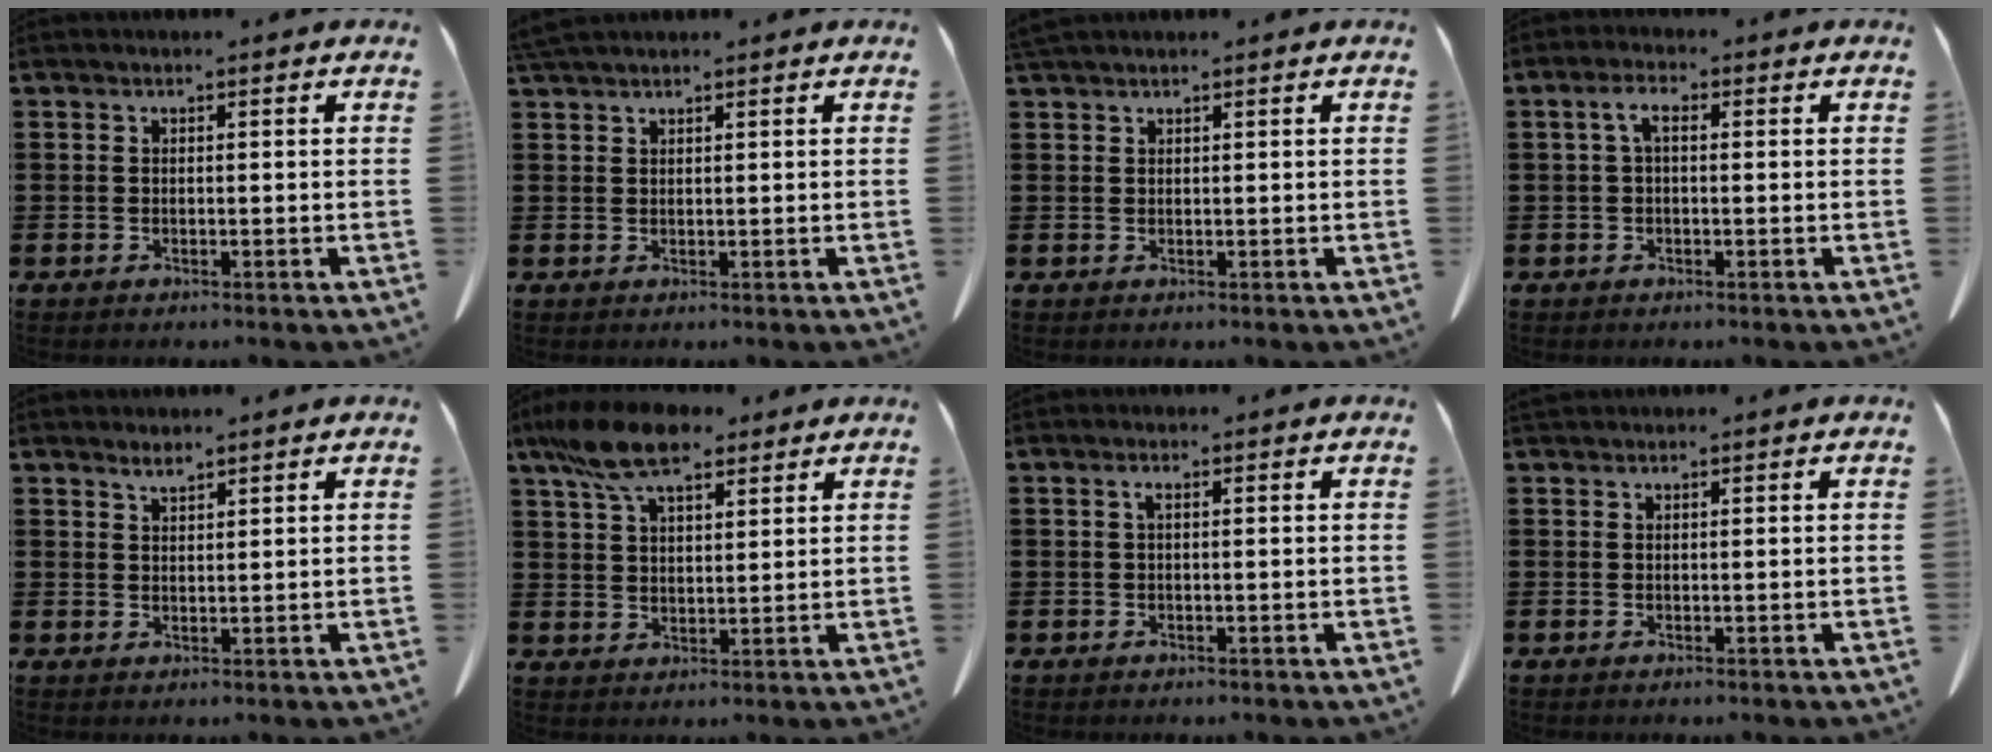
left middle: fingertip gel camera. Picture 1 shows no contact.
{"total": 1.7, "force": [1.6, 0.2, 0.7], "torque": [-0.017, -0.002, 0.032]}
{"total": 1.1, "force": [1.0, 0.1, 0.4], "torque": [-0.010, -0.002, 0.021]}
{"total": 3.2, "force": [0.3, 1.2, 2.9], "torque": [-0.068, 0.005, 0.001]}
{"total": 1.6, "force": [1.5, 0.2, 0.5], "torque": [-0.013, 0.000, 0.029]}
{"total": 10.2, "force": [7.1, 3.8, 6.2], "torque": [-0.147, -0.007, 0.132]}
{"total": 0.9, "force": [0.2, 0.1, 0.9], "torque": [-0.019, 0.000, 0.004]}
{"total": 0.5, "force": [0.5, 0.0, 0.0], "torque": [-0.003, -0.001, 0.011]}